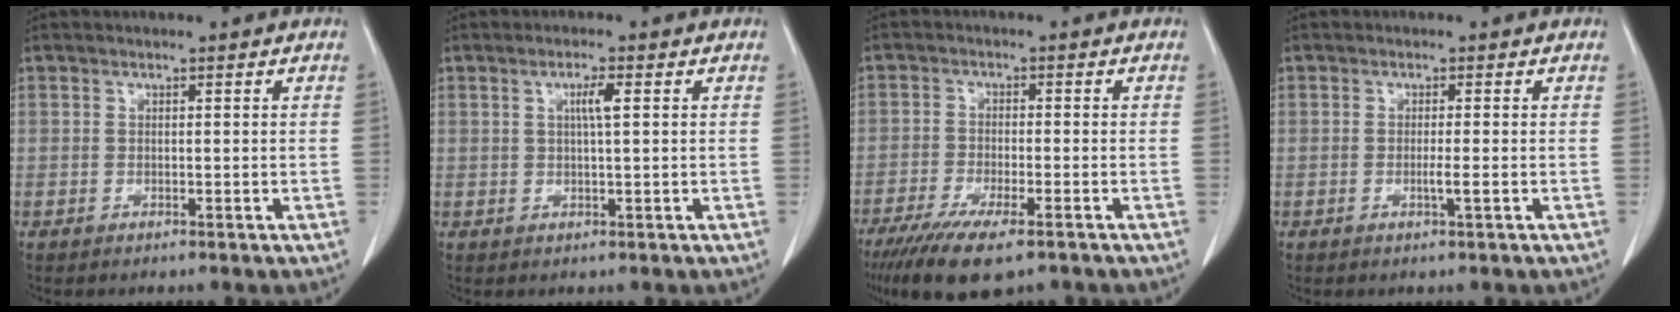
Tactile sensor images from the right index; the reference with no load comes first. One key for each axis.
{"total": 2.5, "fx": 0.7, "fy": -0.1, "fz": 2.4, "tx": -0.044, "ty": 0.000, "tz": 0.012}
{"total": 10.4, "fx": -7.4, "fy": 2.1, "fz": 7.1, "tx": -0.113, "ty": -0.022, "tz": -0.115}
{"total": 1.6, "fx": -0.4, "fy": -0.3, "fz": 1.5, "tx": -0.028, "ty": -0.004, "tz": -0.010}